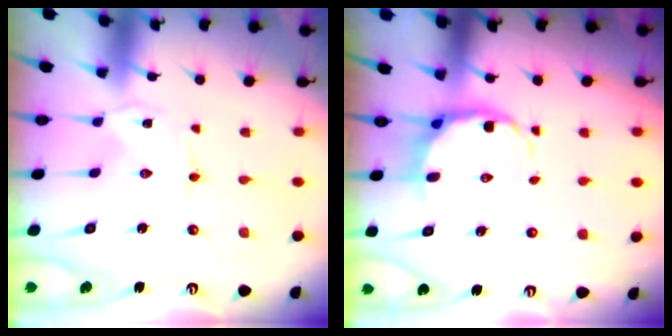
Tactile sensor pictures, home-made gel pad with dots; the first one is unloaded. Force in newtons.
{"total": 7.3, "press": 6.7, "slide": 2.9}